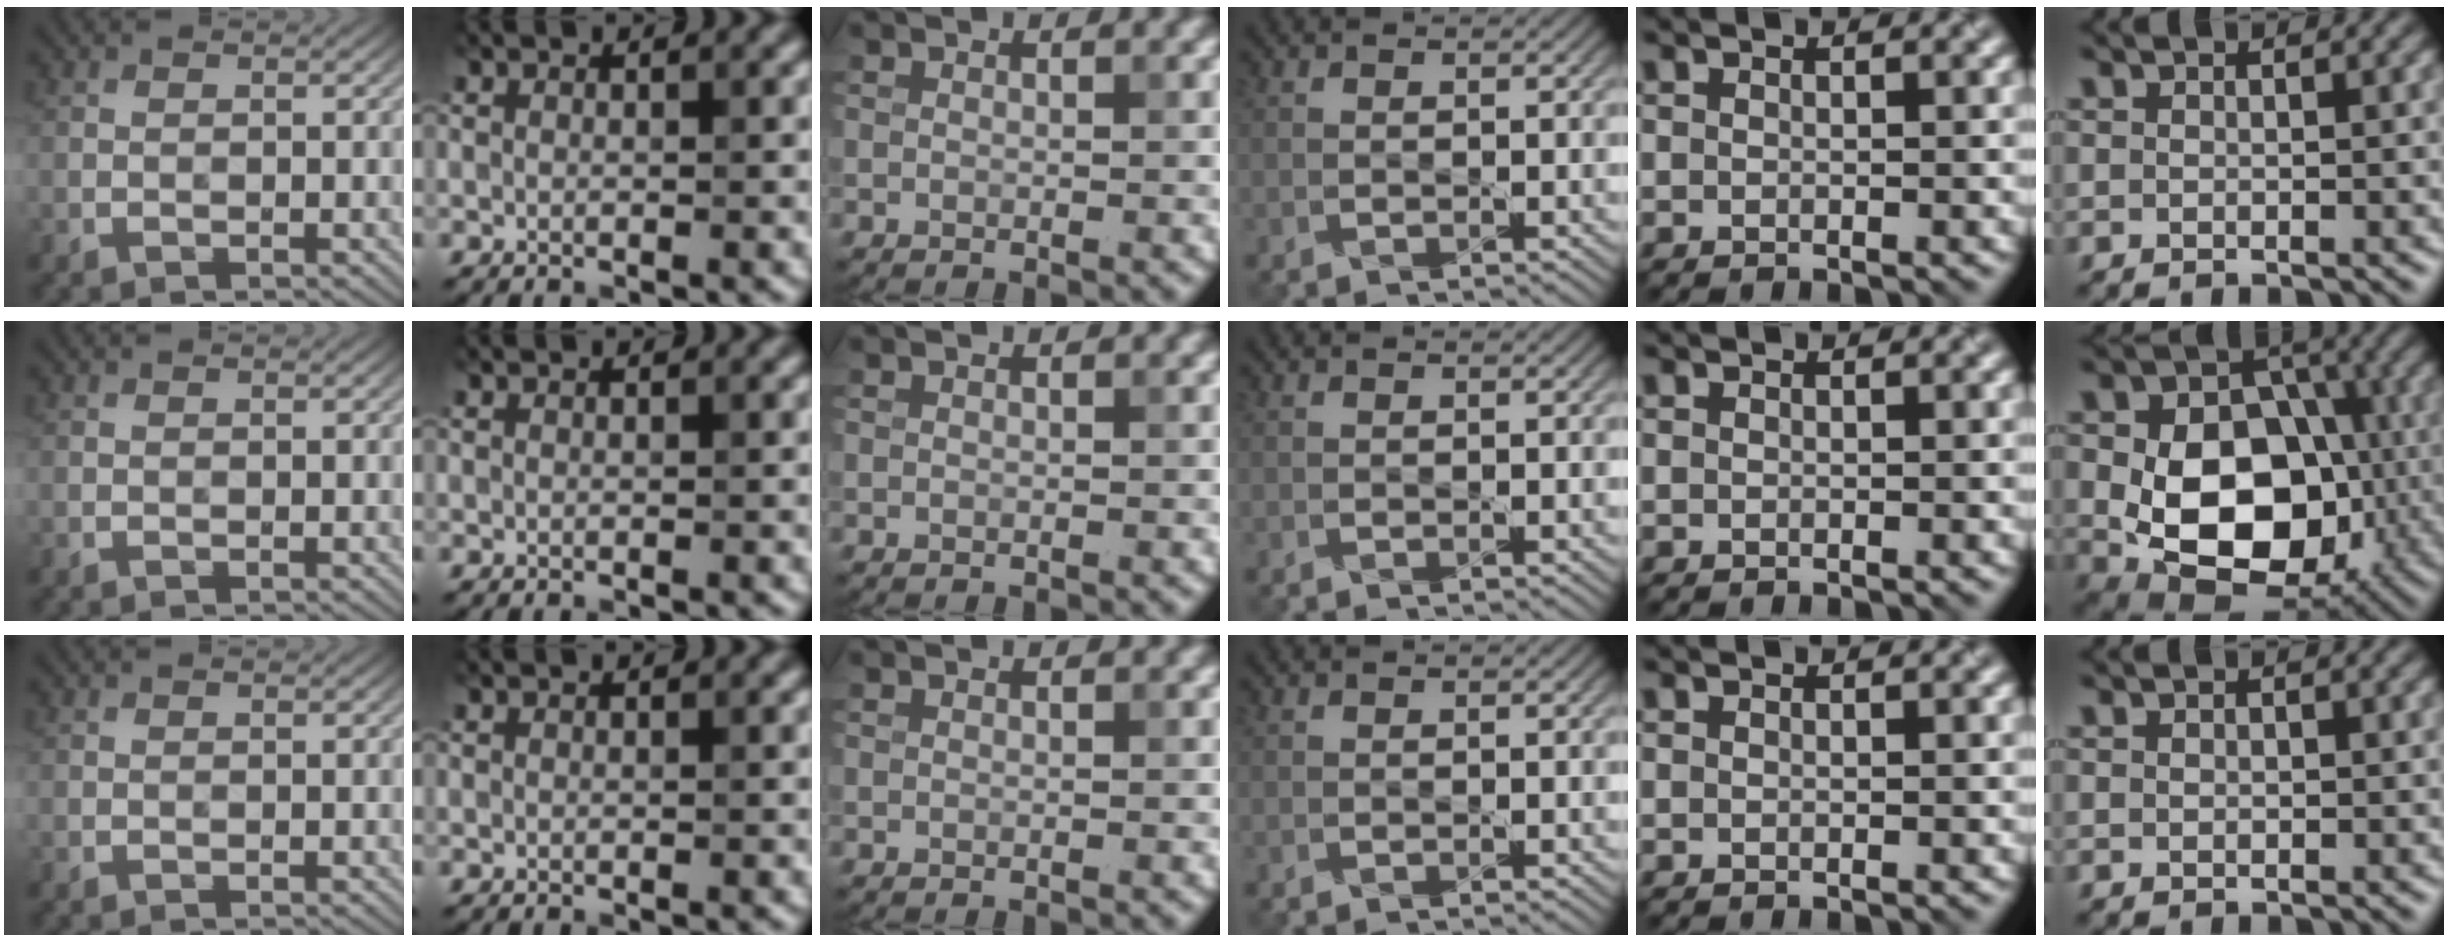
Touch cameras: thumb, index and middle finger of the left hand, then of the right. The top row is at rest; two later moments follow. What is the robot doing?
{"motion": "pour", "object": "pitcher"}